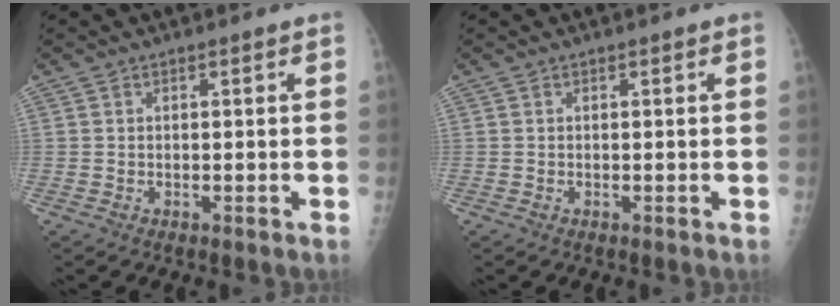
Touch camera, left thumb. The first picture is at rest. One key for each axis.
{"total": 0.0}